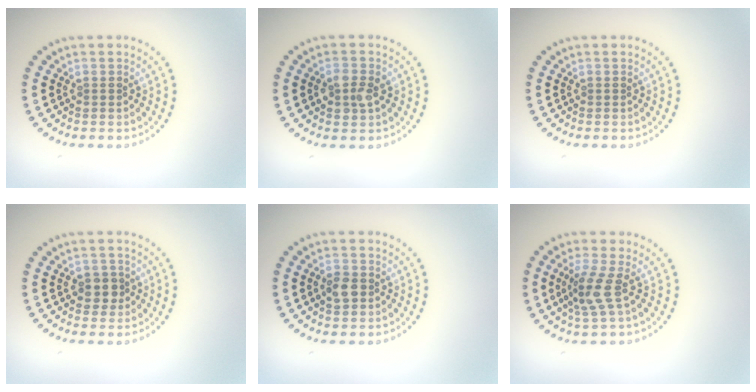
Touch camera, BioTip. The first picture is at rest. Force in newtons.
{"total": 2.1, "press": 2.1, "slide": 0.1}
{"total": 0.0}
{"total": 1.8, "press": 1.6, "slide": 0.7}
{"total": 1.8, "press": 1.8, "slide": 0.1}
{"total": 2.7, "press": 2.1, "slide": 1.7}